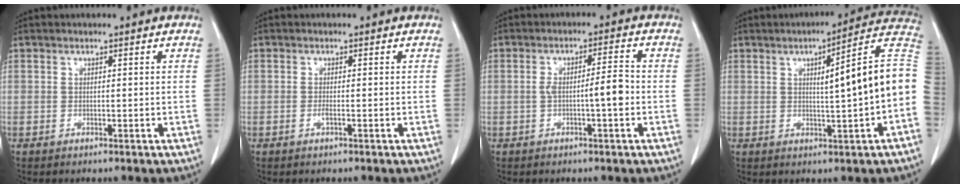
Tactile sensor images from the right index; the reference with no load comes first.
{"total": 0.7, "force": [-0.3, -0.1, 0.6], "torque": [-0.016, -0.002, -0.006]}
{"total": 4.5, "force": [-1.0, 0.3, 4.4], "torque": [-0.076, 0.012, -0.013]}
{"total": 13.1, "force": [-0.2, 0.1, 13.1], "torque": [-0.167, 0.024, -0.008]}